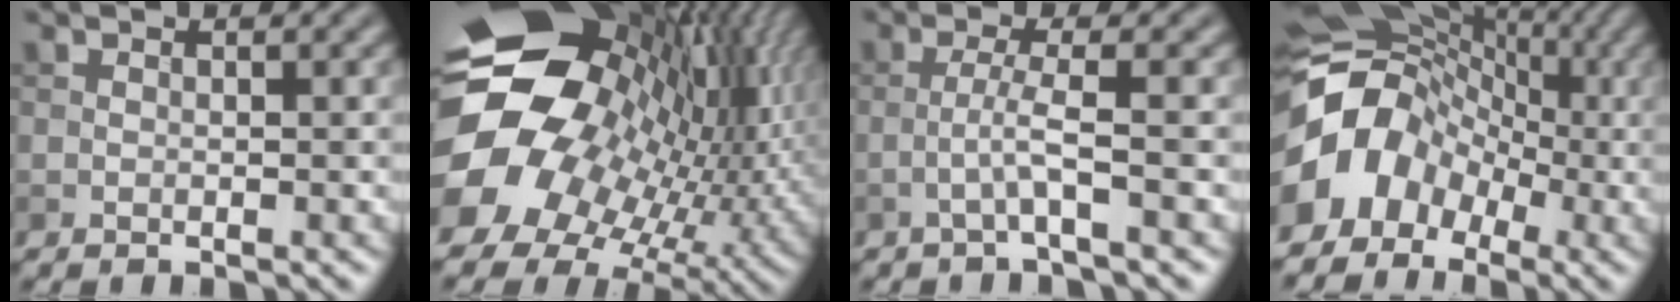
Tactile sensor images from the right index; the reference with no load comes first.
{"total": 20.0, "force": [-0.3, 15.8, 12.3], "torque": [-0.231, -0.029, -0.003]}
{"total": 2.3, "force": [-0.9, -0.1, 2.1], "torque": [-0.044, 0.009, -0.024]}
{"total": 9.8, "force": [-2.4, 8.0, 5.1], "torque": [-0.089, 0.007, -0.052]}